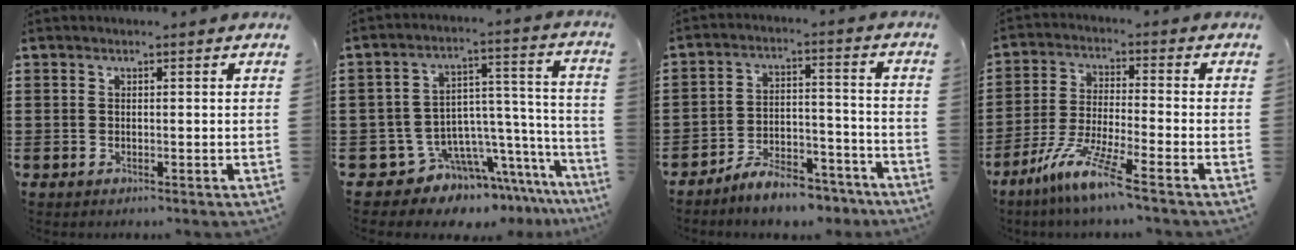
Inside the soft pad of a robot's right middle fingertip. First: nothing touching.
{"total": 7.9, "force": [-6.0, 4.8, 1.6], "torque": [-0.037, 0.005, -0.105]}
{"total": 7.0, "force": [-6.6, 1.3, 1.8], "torque": [-0.030, 0.016, -0.125]}
{"total": 8.5, "force": [-6.4, -0.1, 5.5], "torque": [-0.120, -0.015, -0.128]}